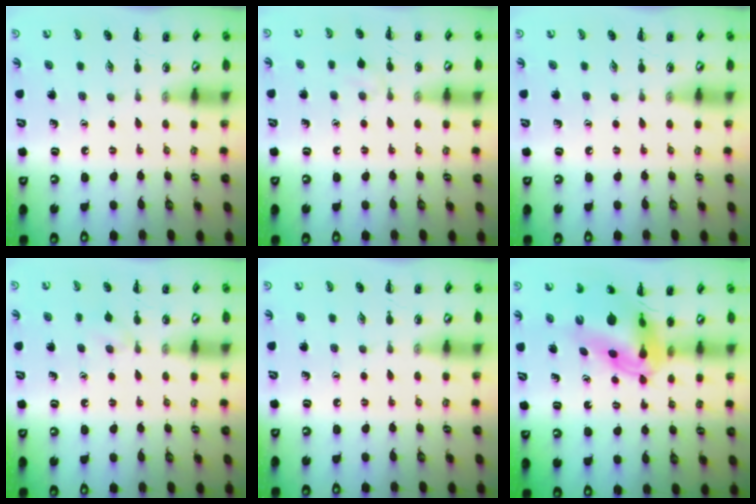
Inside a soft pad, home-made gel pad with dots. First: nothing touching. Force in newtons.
{"total": 5.2, "press": 4.8, "slide": 1.9}
{"total": 0.0}
{"total": 4.2, "press": 3.9, "slide": 1.6}
{"total": 0.0}
{"total": 10.2, "press": 9.8, "slide": 2.8}